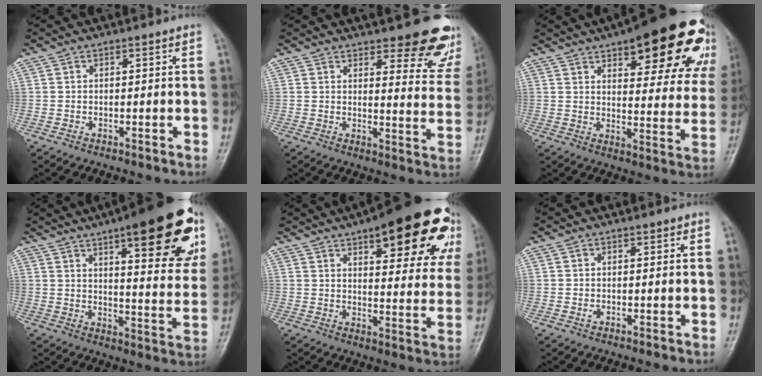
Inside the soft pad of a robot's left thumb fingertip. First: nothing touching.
{"total": 13.9, "force": [11.0, 4.6, 7.1], "torque": [-0.030, -0.075, 0.114]}
{"total": 25.0, "force": [14.8, 8.8, 18.2], "torque": [-0.195, -0.038, 0.183]}
{"total": 25.0, "force": [13.3, 7.3, 19.9], "torque": [-0.228, -0.035, 0.180]}
{"total": 24.4, "force": [13.8, 8.1, 18.4], "torque": [-0.204, -0.030, 0.174]}
{"total": 0.7, "force": [0.0, 0.5, 0.5], "torque": [-0.005, 0.000, 0.000]}